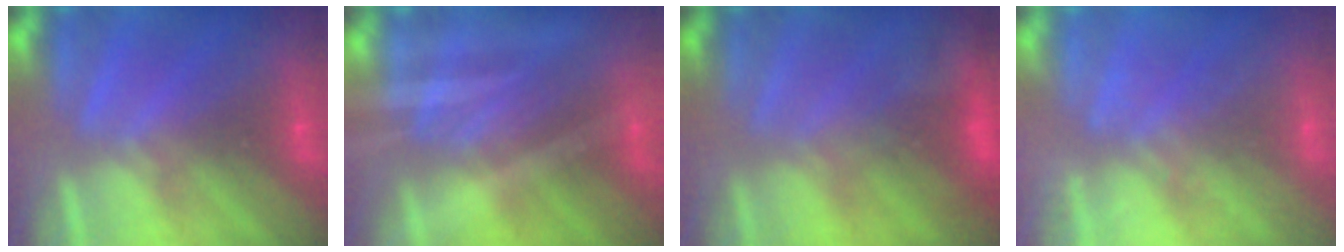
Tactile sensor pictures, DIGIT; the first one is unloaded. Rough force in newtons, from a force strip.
{"total": 1.9}
{"total": 4.8}
{"total": 1.8}